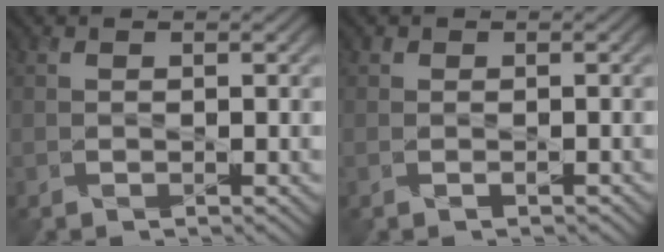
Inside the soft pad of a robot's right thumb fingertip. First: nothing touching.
{"total": 1.0, "force": [-0.2, 0.9, 0.3], "torque": [-0.001, -0.006, -0.006]}